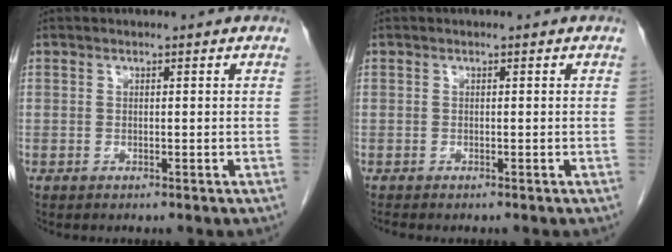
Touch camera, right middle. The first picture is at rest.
{"total": 0.8, "force": [-0.8, 0.1, 0.3], "torque": [-0.007, -0.002, -0.012]}